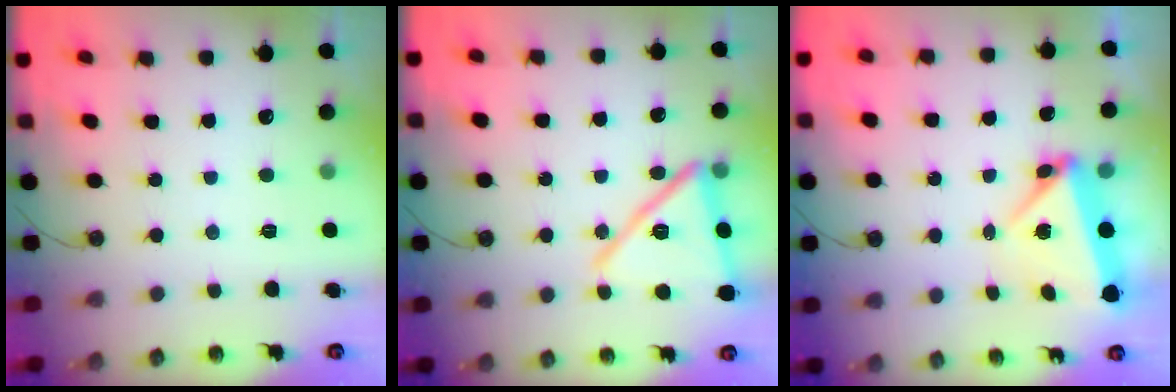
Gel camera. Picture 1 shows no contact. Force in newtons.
{"total": 17.7, "press": 16.3, "slide": 6.9}
{"total": 5.8, "press": 5.7, "slide": 1.3}